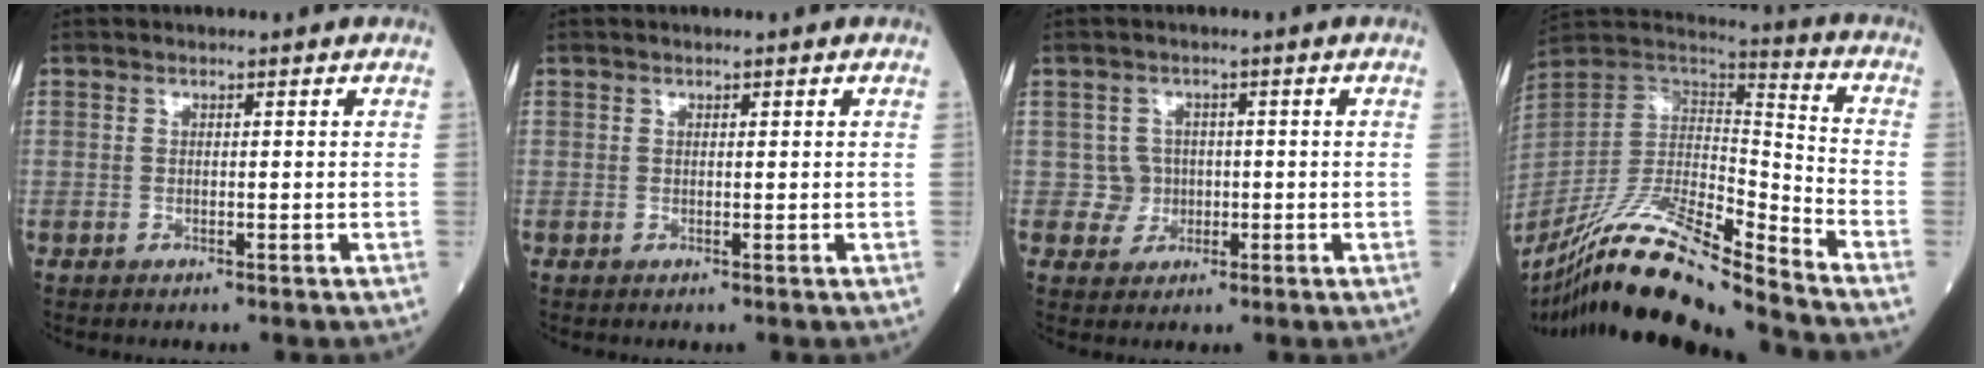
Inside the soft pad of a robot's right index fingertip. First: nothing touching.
{"total": 0.0}
{"total": 2.7, "force": [-0.2, 2.7, -0.2], "torque": [0.017, 0.007, -0.004]}
{"total": 19.7, "force": [-16.2, 0.4, 11.3], "torque": [-0.231, -0.008, -0.305]}